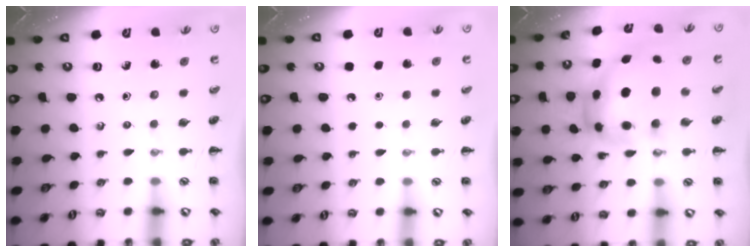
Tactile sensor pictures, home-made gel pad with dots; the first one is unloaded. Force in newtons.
{"total": 1.6, "press": 1.6, "slide": 0.1}
{"total": 7.9, "press": 7.7, "slide": 1.8}